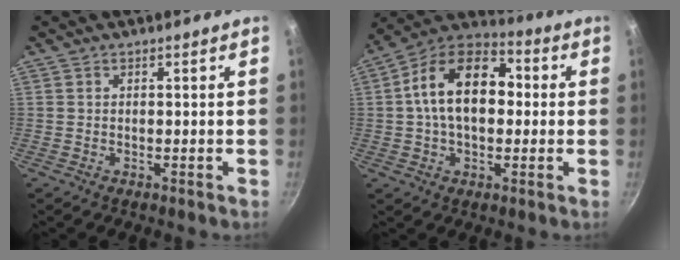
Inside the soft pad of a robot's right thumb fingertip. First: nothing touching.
{"total": 16.9, "force": [1.6, 10.5, 13.1], "torque": [-0.203, 0.034, 0.018]}